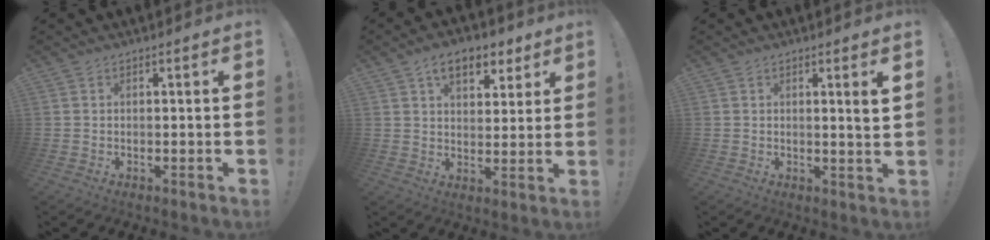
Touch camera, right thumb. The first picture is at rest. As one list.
[{"total": 9.8, "force": [5.7, 5.8, 5.5], "torque": [-0.070, -0.022, 0.102]}, {"total": 3.4, "force": [1.5, -0.6, 3.0], "torque": [-0.035, -0.017, 0.019]}]